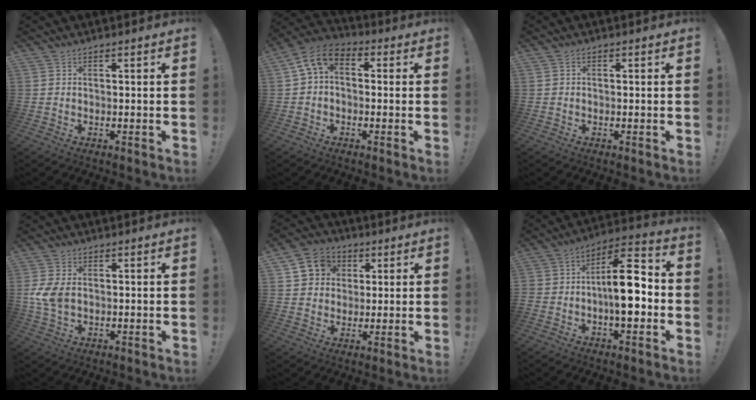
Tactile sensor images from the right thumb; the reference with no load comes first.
{"total": 7.6, "force": [1.4, 5.0, 5.5], "torque": [-0.114, 0.005, 0.031]}
{"total": 0.6, "force": [-0.4, 0.3, 0.4], "torque": [-0.009, 0.003, -0.007]}
{"total": 6.4, "force": [0.3, 4.2, 4.8], "torque": [-0.110, -0.005, 0.003]}
{"total": 9.7, "force": [2.9, 8.7, 3.2], "torque": [-0.044, -0.002, 0.060]}
{"total": 14.9, "force": [-2.9, 7.4, 12.6], "torque": [-0.189, 0.030, -0.046]}